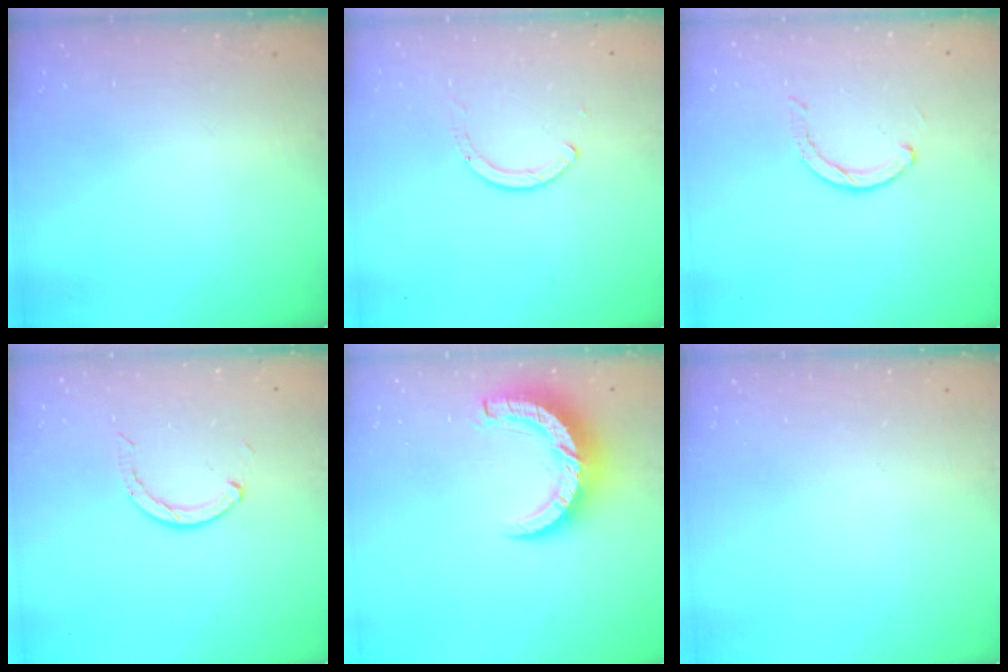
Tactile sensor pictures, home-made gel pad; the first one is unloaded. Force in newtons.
{"total": 2.0, "press": 1.9, "slide": 0.3}
{"total": 3.6, "press": 3.6, "slide": 0.6}
{"total": 2.2, "press": 2.2, "slide": 0.3}
{"total": 8.9, "press": 8.9, "slide": 0.9}
{"total": 0.0}